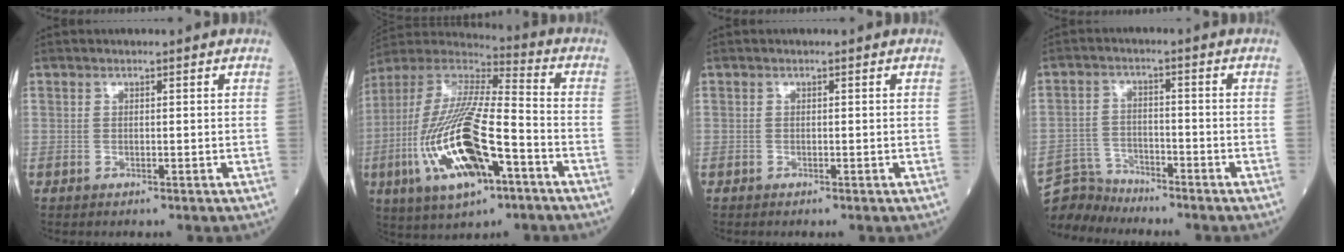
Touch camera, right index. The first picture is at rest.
{"total": 21.5, "force": [-7.2, 5.6, 19.4], "torque": [-0.433, -0.027, -0.128]}
{"total": 0.0}
{"total": 5.4, "force": [-5.2, 0.6, -1.3], "torque": [0.018, 0.002, -0.097]}